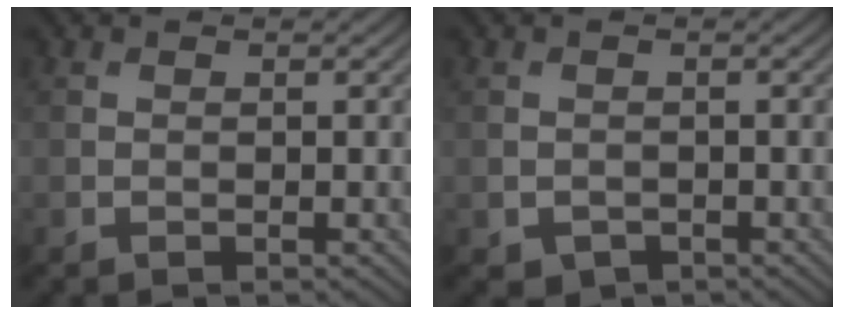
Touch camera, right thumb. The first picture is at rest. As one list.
[{"total": 1.4, "force": [-0.9, 1.0, 0.4], "torque": [-0.008, -0.008, -0.015]}]